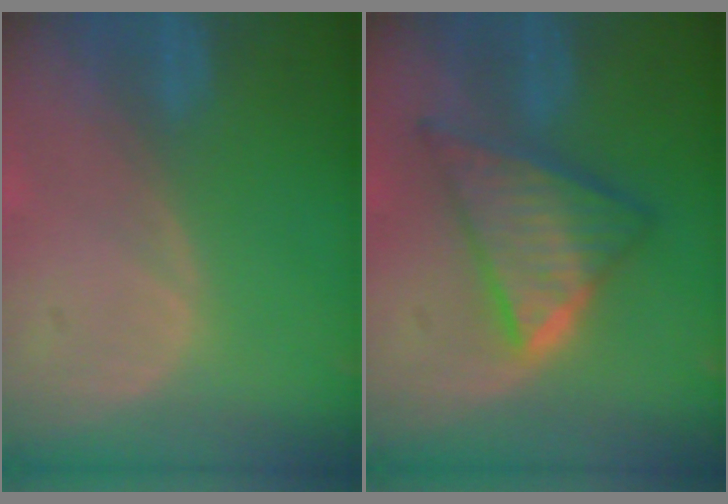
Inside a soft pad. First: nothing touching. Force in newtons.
{"total": 9.2, "press": 9.1, "slide": 0.6}